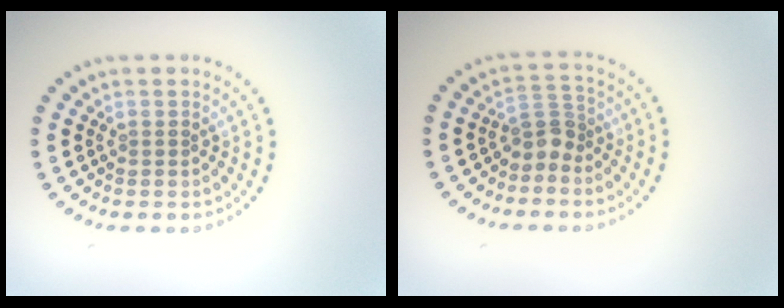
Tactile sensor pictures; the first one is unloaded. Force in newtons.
{"total": 2.4, "press": 1.7, "slide": 1.6}